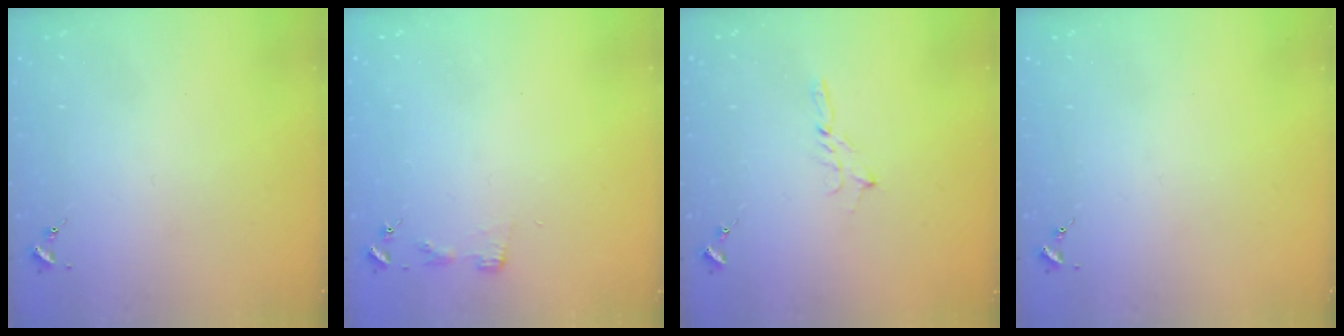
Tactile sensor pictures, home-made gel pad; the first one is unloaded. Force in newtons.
{"total": 2.9, "press": 2.9, "slide": 0.3}
{"total": 2.3, "press": 2.3, "slide": 0.2}
{"total": 0.0}